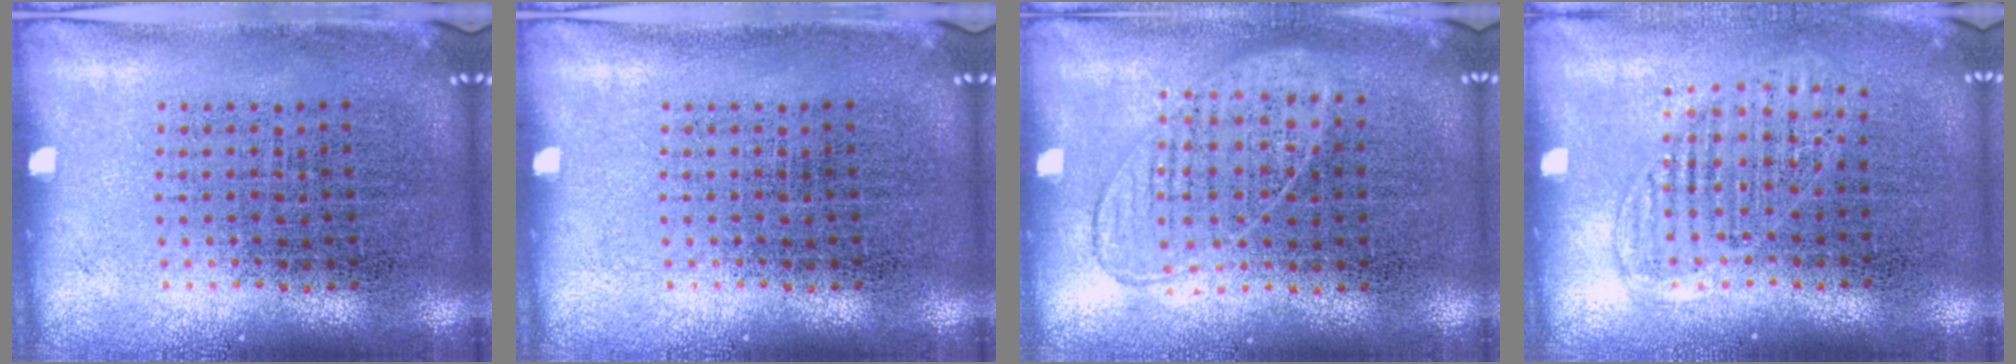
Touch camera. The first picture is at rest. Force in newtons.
{"total": 0.0}
{"total": 0.9, "press": 0.8, "slide": 0.3}
{"total": 1.4, "press": 1.2, "slide": 0.7}